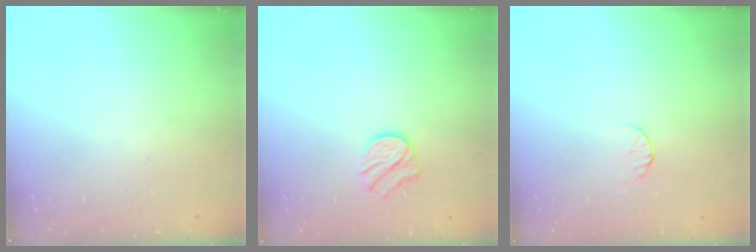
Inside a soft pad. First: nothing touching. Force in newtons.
{"total": 7.9, "press": 7.9, "slide": 0.3}
{"total": 5.4, "press": 5.4, "slide": 0.5}